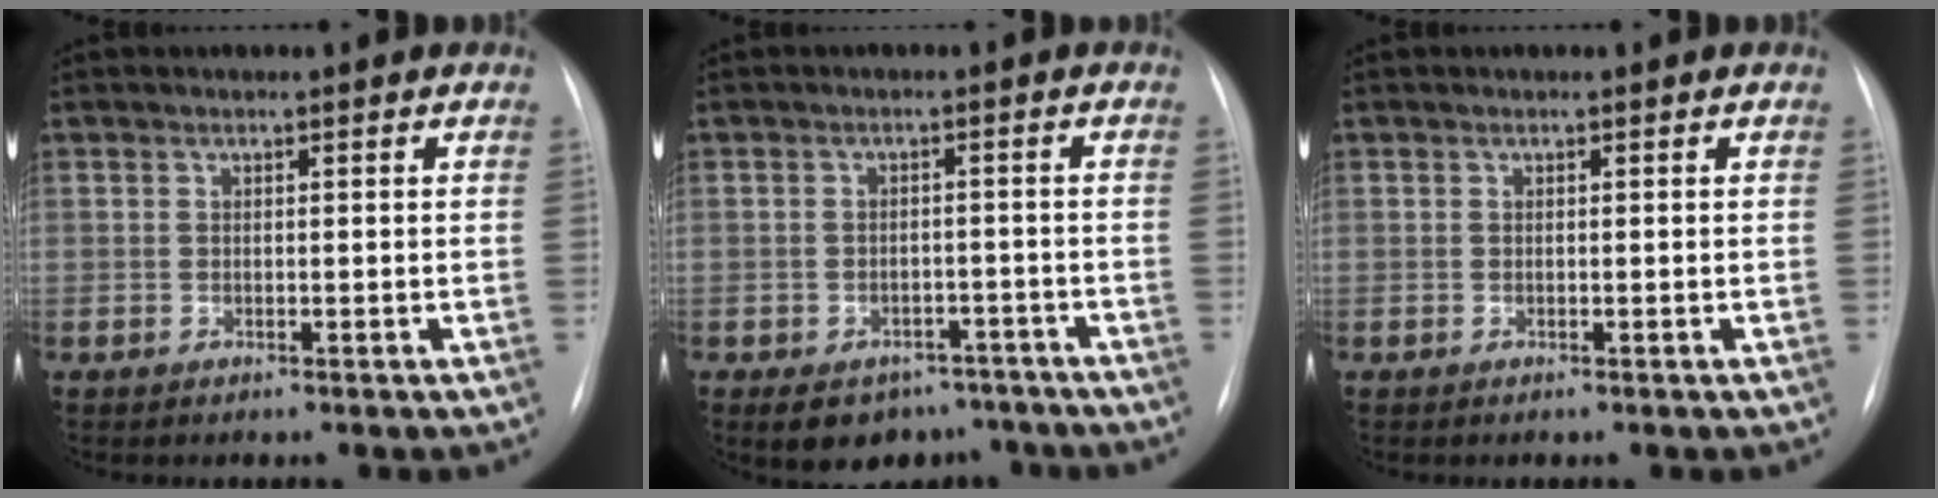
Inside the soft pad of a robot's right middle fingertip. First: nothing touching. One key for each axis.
{"total": 8.3, "fx": -6.1, "fy": 5.1, "fz": 2.2, "tx": -0.018, "ty": 0.010, "tz": -0.079}
{"total": 0.0}